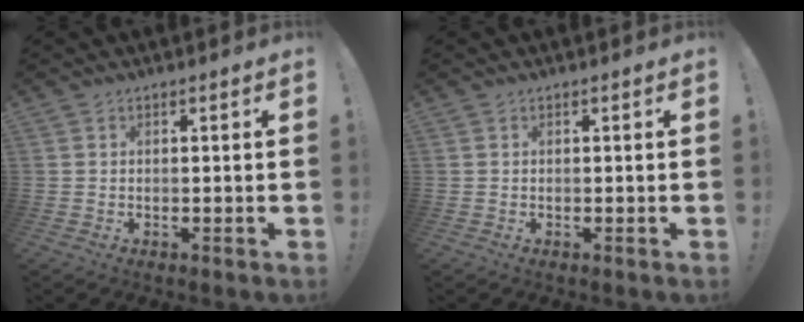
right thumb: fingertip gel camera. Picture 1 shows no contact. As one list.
[{"total": 0.0}]